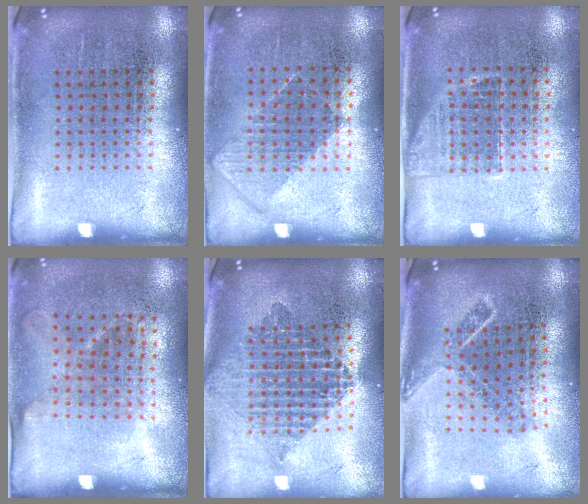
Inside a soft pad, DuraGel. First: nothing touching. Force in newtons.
{"total": 0.8, "press": 0.8, "slide": 0.3}
{"total": 1.2, "press": 1.0, "slide": 0.8}
{"total": 1.2, "press": 0.9, "slide": 0.7}
{"total": 2.1, "press": 1.7, "slide": 1.3}
{"total": 1.8, "press": 1.3, "slide": 1.2}